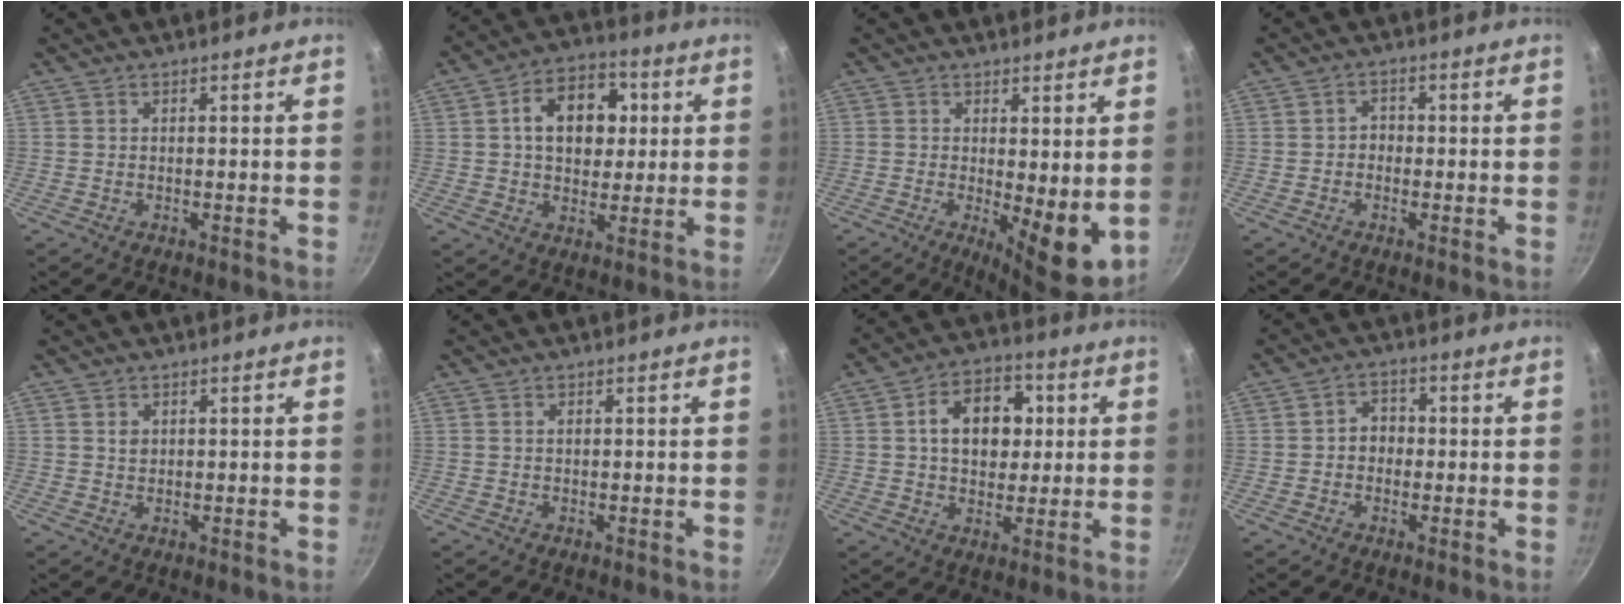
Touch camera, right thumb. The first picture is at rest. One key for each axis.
{"total": 13.4, "fx": 2.6, "fy": 9.6, "fz": 9.0, "tx": -0.098, "ty": 0.011, "tz": 0.030}
{"total": 8.5, "fx": 0.1, "fy": 2.9, "fz": 8.0, "tx": -0.100, "ty": -0.021, "tz": 0.009}
{"total": 2.3, "fx": -0.5, "fy": 1.9, "fz": 1.1, "tx": -0.004, "ty": 0.010, "tz": -0.012}
{"total": 1.5, "fx": 0.5, "fy": 1.2, "fz": 0.8, "tx": -0.011, "ty": 0.001, "tz": 0.009}
{"total": 0.7, "fx": 0.2, "fy": 0.5, "fz": 0.5, "tx": -0.008, "ty": 0.003, "tz": 0.004}
{"total": 12.8, "fx": 2.4, "fy": 9.1, "fz": 8.6, "tx": -0.093, "ty": 0.010, "tz": 0.028}
{"total": 4.2, "fx": -0.4, "fy": 3.5, "fz": 2.2, "tx": -0.008, "ty": 0.011, "tz": -0.012}